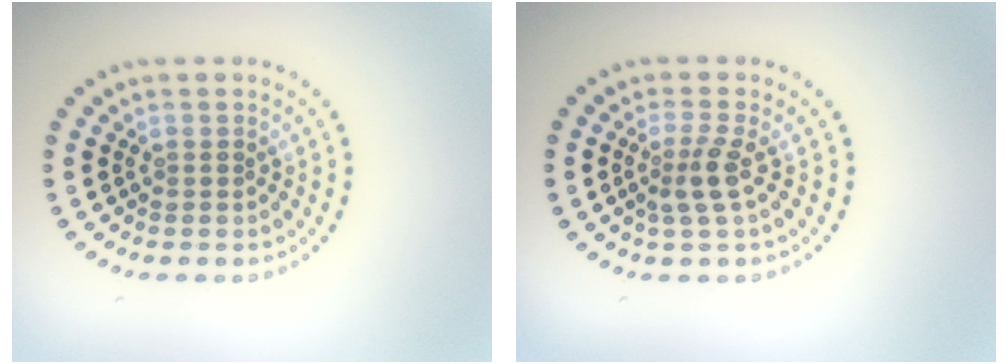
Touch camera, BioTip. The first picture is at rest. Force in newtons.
{"total": 2.3, "press": 1.7, "slide": 1.5}